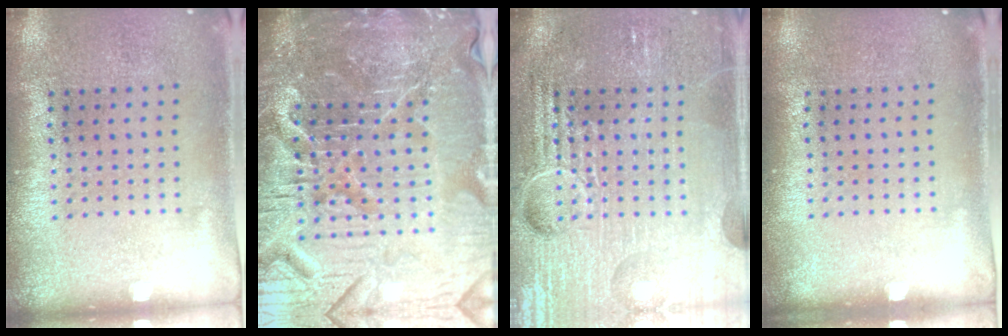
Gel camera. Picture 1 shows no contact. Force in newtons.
{"total": 7.2, "press": 6.4, "slide": 3.4}
{"total": 6.8, "press": 6.8, "slide": 0.8}
{"total": 0.0}